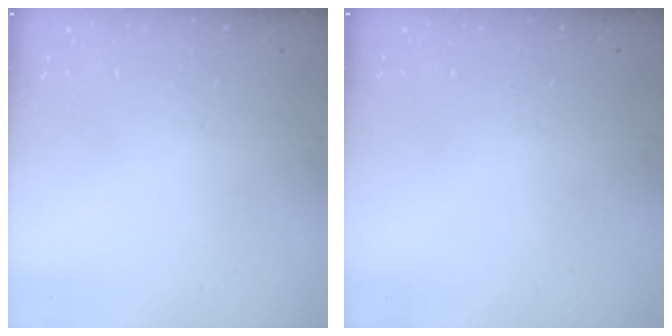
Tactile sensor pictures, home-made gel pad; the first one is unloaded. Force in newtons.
{"total": 0.0}